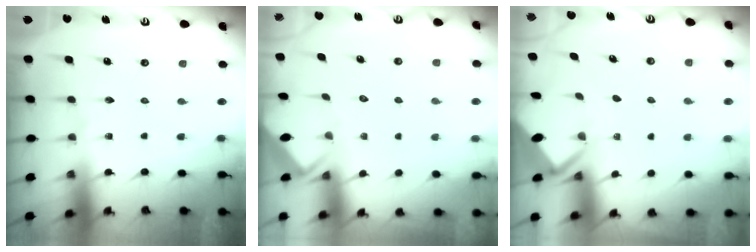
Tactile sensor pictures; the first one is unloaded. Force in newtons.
{"total": 3.4, "press": 3.3, "slide": 0.5}
{"total": 2.8, "press": 2.8, "slide": 0.2}